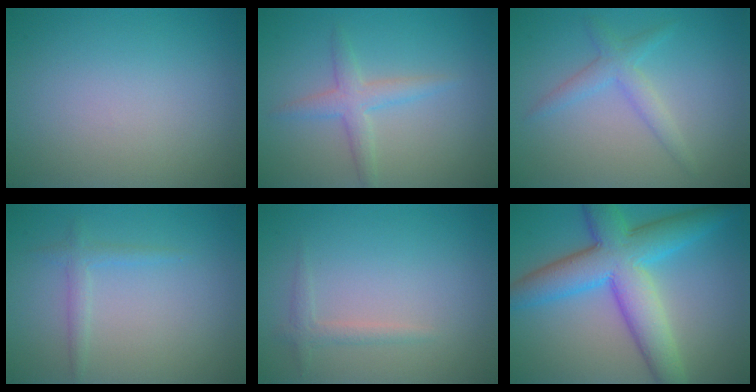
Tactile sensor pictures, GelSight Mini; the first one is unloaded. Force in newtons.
{"total": 2.4, "press": 2.4, "slide": 0.0}
{"total": 2.2, "press": 2.2, "slide": 0.1}
{"total": 1.3, "press": 1.3, "slide": 0.0}
{"total": 1.2, "press": 1.2, "slide": 0.0}
{"total": 9.0, "press": 9.0, "slide": 0.1}